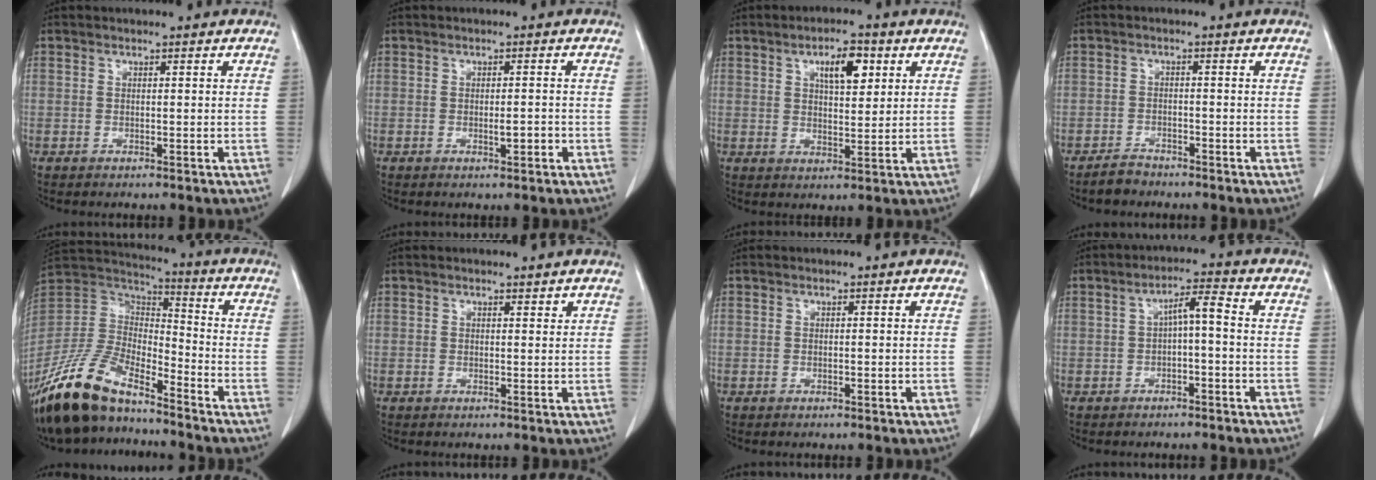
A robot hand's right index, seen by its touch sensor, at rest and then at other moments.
{"total": 2.3, "force": [-0.7, 0.8, 2.0], "torque": [-0.038, 0.000, -0.006]}
{"total": 7.2, "force": [3.0, 2.9, 5.9], "torque": [-0.100, 0.009, 0.053]}
{"total": 2.8, "force": [-2.4, 1.4, 0.4], "torque": [-0.016, 0.002, -0.039]}
{"total": 19.7, "force": [-14.9, 6.4, 11.1], "torque": [-0.251, -0.015, -0.286]}
{"total": 1.0, "force": [0.8, 0.5, 0.5], "torque": [-0.008, 0.004, 0.012]}
{"total": 0.5, "force": [-0.1, 0.2, 0.5], "torque": [-0.013, 0.001, 0.000]}
{"total": 4.6, "force": [-0.1, 1.2, 4.4], "torque": [-0.079, 0.021, -0.001]}